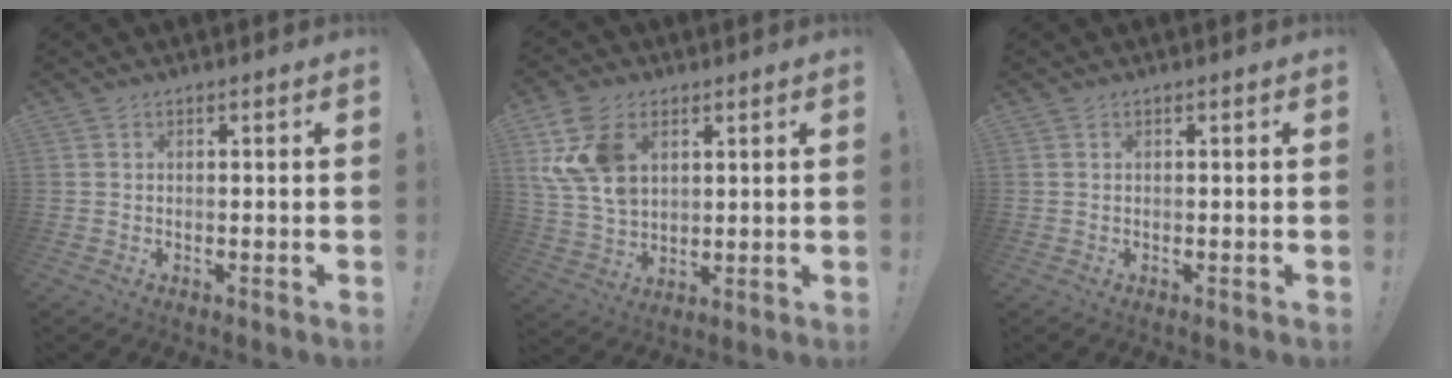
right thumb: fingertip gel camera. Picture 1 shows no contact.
{"total": 14.6, "force": [5.4, 10.0, 9.1], "torque": [-0.186, -0.014, 0.109]}
{"total": 0.0}